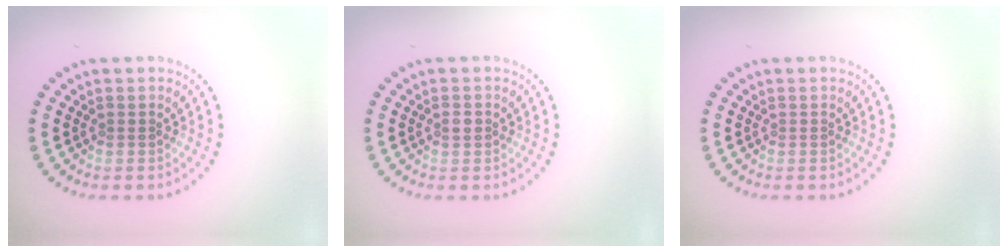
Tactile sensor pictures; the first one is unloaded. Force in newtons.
{"total": 1.0, "press": 1.0, "slide": 0.3}
{"total": 0.0}